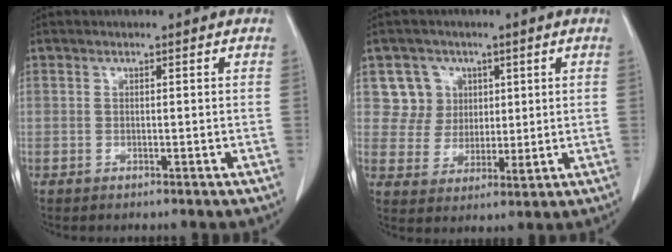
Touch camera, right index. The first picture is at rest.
{"total": 6.3, "force": [2.5, 5.8, 0.4], "torque": [-0.003, 0.011, 0.052]}